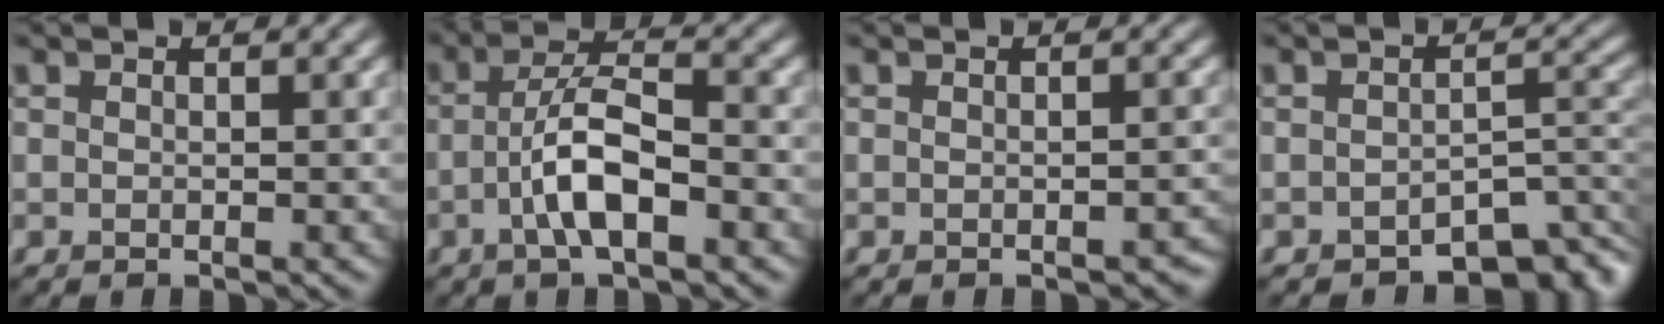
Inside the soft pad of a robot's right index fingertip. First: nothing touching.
{"total": 5.0, "force": [-1.7, 1.6, 4.5], "torque": [-0.085, 0.009, -0.036]}
{"total": 1.3, "force": [-0.9, 0.3, 0.9], "torque": [-0.011, 0.001, -0.009]}
{"total": 5.8, "force": [-4.1, 2.6, 3.2], "torque": [-0.025, -0.005, -0.053]}